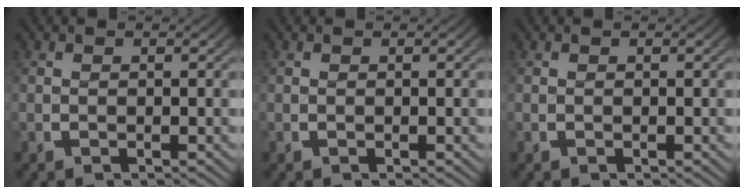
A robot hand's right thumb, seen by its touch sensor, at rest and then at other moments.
{"total": 0.0}
{"total": 0.0}